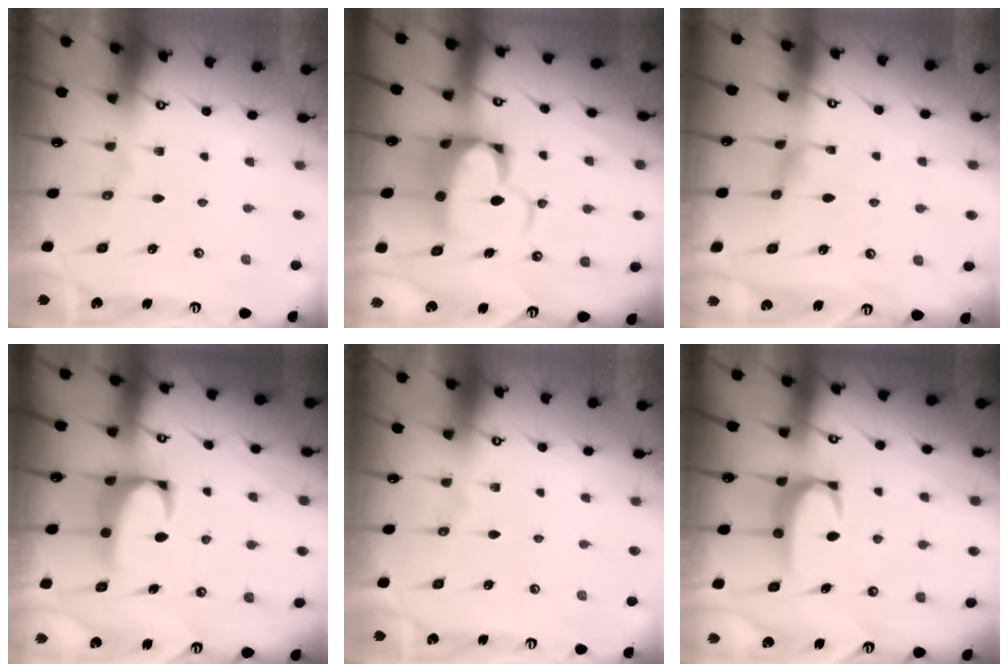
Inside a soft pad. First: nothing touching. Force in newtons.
{"total": 8.5, "press": 8.4, "slide": 1.6}
{"total": 1.2, "press": 1.2, "slide": 0.4}
{"total": 3.0, "press": 2.8, "slide": 1.1}
{"total": 0.0}
{"total": 3.7, "press": 3.7, "slide": 0.4}